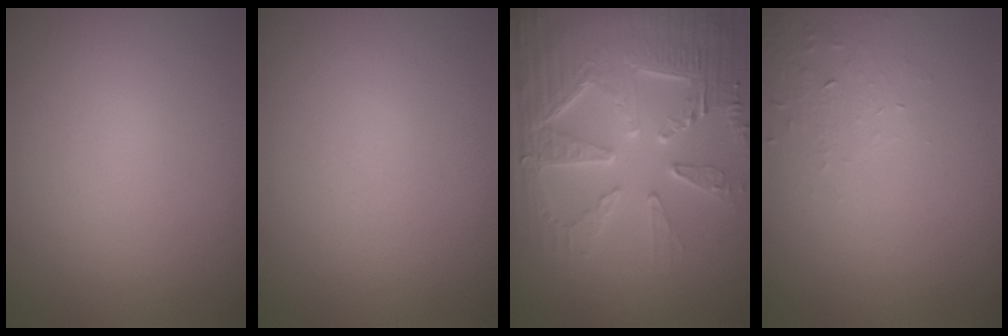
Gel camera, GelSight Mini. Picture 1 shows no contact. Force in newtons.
{"total": 0.0}
{"total": 8.9, "press": 6.3, "slide": 6.3}
{"total": 1.0, "press": 0.4, "slide": 0.9}